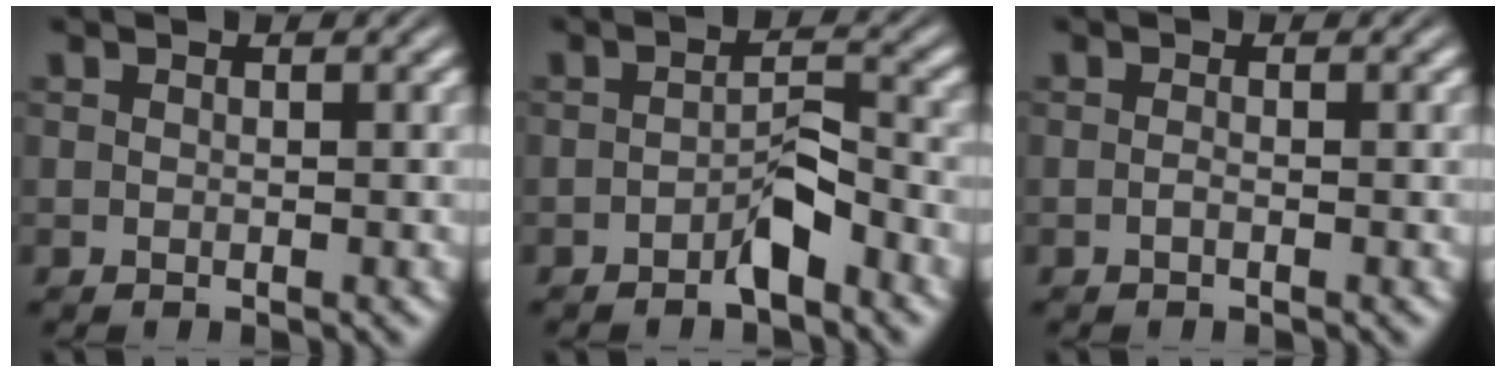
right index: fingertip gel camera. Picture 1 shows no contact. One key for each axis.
{"total": 2.3, "fx": -1.6, "fy": -0.1, "fz": 1.6, "tx": -0.008, "ty": -0.002, "tz": -0.026}
{"total": 0.7, "fx": -0.6, "fy": -0.3, "fz": 0.2, "tx": -0.008, "ty": -0.007, "tz": -0.008}